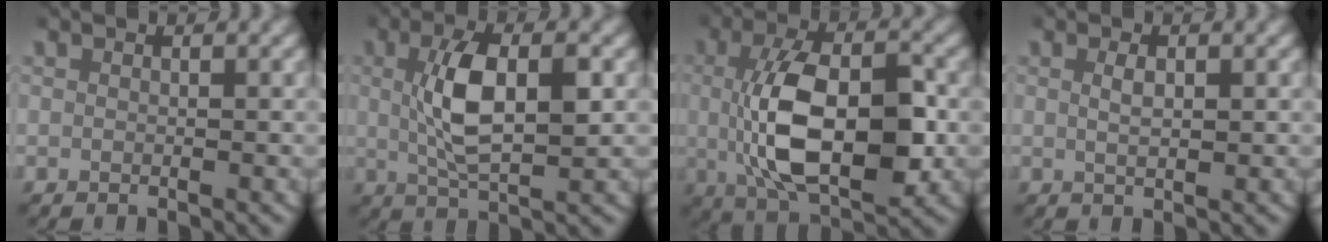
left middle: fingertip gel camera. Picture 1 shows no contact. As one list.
[{"total": 5.7, "force": [0.6, 2.0, 5.3], "torque": [-0.105, -0.002, 0.013]}, {"total": 10.6, "force": [-0.6, 5.2, 9.2], "torque": [-0.175, -0.011, -0.009]}, {"total": 1.5, "force": [0.4, 0.6, 1.4], "torque": [-0.023, -0.003, 0.009]}]